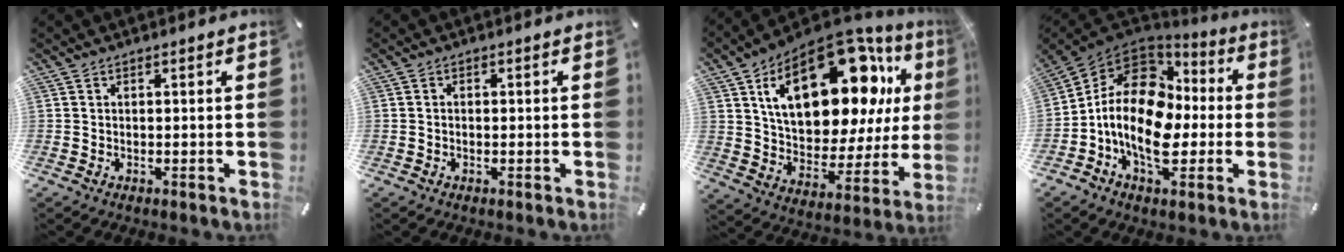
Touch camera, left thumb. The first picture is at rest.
{"total": 0.8, "force": [-0.3, 0.5, 0.4], "torque": [-0.008, 0.002, -0.007]}
{"total": 26.1, "force": [11.0, 14.0, 19.1], "torque": [-0.288, -0.064, 0.186]}
{"total": 17.2, "force": [-3.2, 12.1, 11.9], "torque": [-0.243, 0.016, -0.058]}